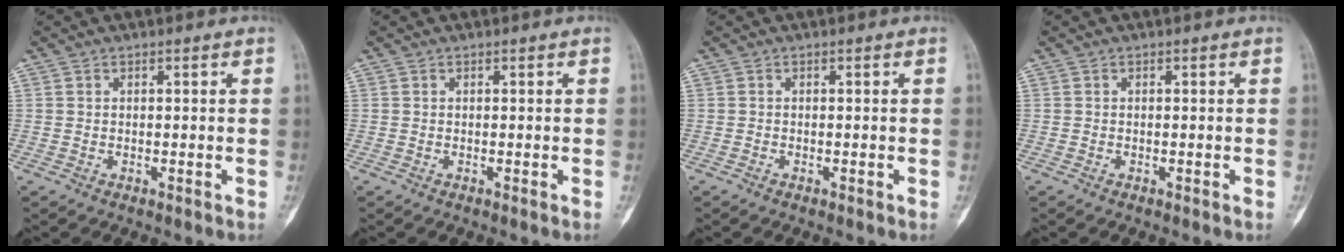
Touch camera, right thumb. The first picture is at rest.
{"total": 0.0}
{"total": 0.0}
{"total": 0.0}